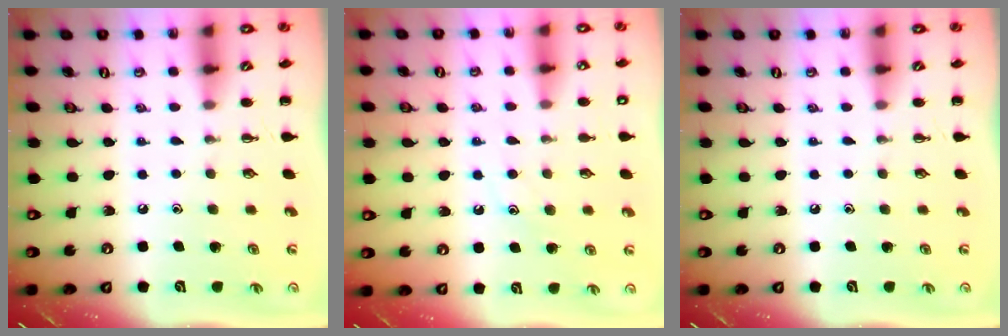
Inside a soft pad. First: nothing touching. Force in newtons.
{"total": 8.9, "press": 8.8, "slide": 1.3}
{"total": 0.0}